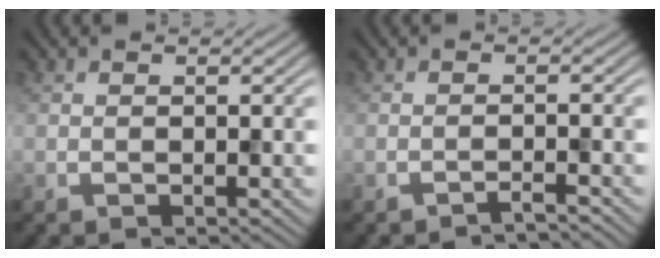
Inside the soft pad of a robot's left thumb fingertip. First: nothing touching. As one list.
[{"total": 1.6, "force": [-1.5, 0.0, 0.6], "torque": [-0.006, 0.003, -0.032]}]